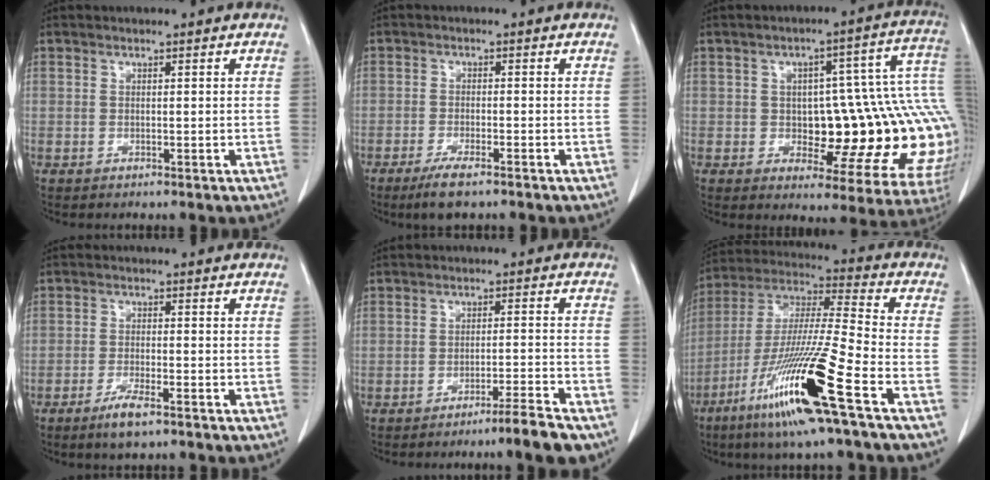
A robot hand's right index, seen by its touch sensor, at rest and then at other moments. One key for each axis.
{"total": 4.6, "fx": -3.3, "fy": 0.8, "fz": 3.1, "tx": -0.059, "ty": -0.008, "tz": -0.055}
{"total": 20.4, "fx": -0.6, "fy": 6.9, "fz": 19.2, "tx": -0.161, "ty": 0.040, "tz": 0.008}
{"total": 4.1, "fx": -2.8, "fy": 0.5, "fz": 2.9, "tx": -0.058, "ty": -0.005, "tz": -0.050}
{"total": 5.9, "fx": -4.7, "fy": -0.8, "fz": 3.3, "tx": -0.038, "ty": -0.011, "tz": -0.077}
{"total": 19.1, "fx": -9.6, "fy": -0.7, "fz": 16.5, "tx": -0.357, "ty": -0.049, "tz": -0.188}